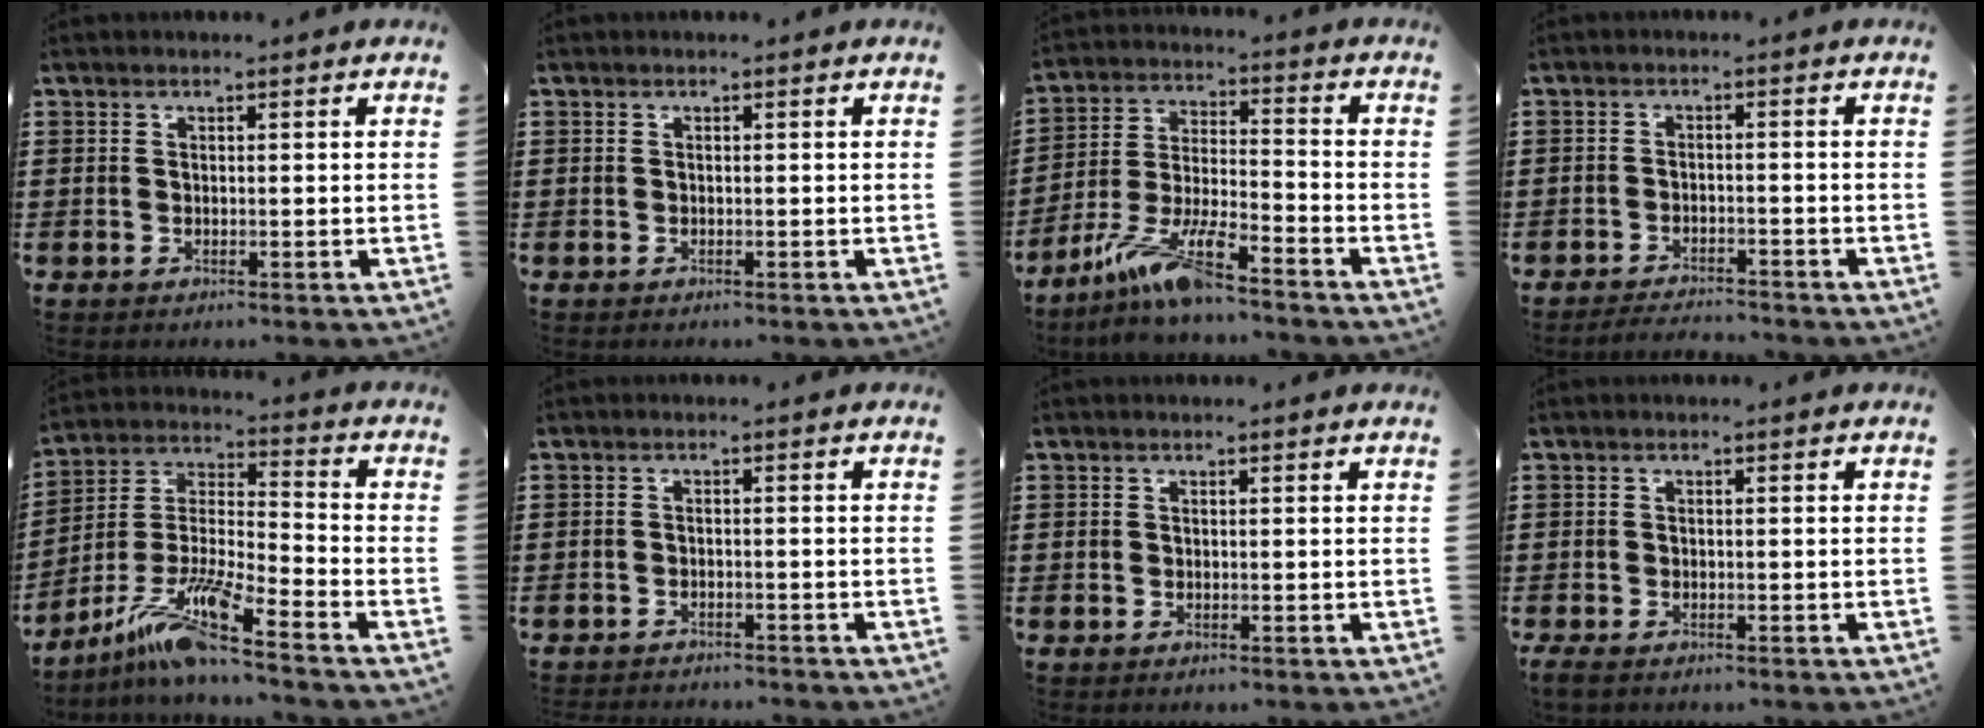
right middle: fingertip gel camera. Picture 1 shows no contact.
{"total": 0.0}
{"total": 10.6, "force": [-8.3, 1.0, 6.5], "torque": [-0.139, 0.001, -0.165]}
{"total": 2.6, "force": [-2.6, 0.1, 0.1], "torque": [-0.009, -0.001, -0.055]}
{"total": 9.0, "force": [-6.8, 0.2, 5.9], "torque": [-0.140, -0.017, -0.140]}
{"total": 1.5, "force": [-1.5, 0.0, 0.0], "torque": [-0.007, -0.002, -0.031]}
{"total": 0.0}
{"total": 1.0, "force": [-0.7, 0.3, 0.6], "torque": [-0.021, -0.007, -0.015]}